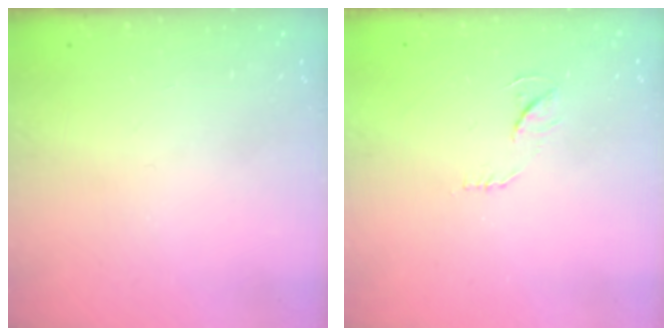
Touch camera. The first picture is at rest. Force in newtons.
{"total": 6.1, "press": 6.1, "slide": 0.3}